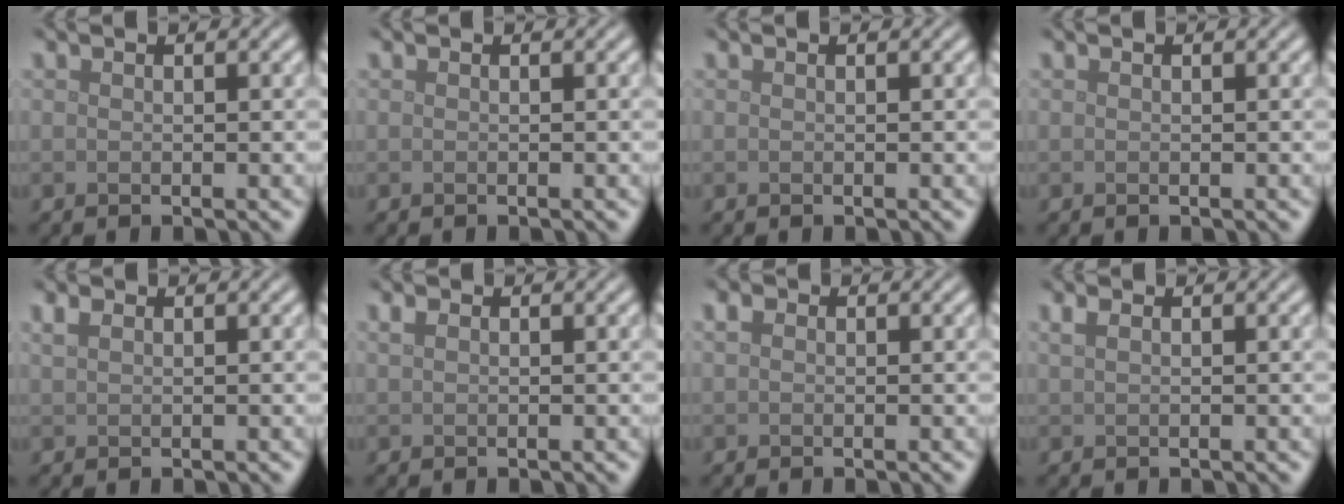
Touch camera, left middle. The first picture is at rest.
{"total": 0.0}
{"total": 0.0}
{"total": 0.0}
{"total": 1.1, "force": [0.7, 0.6, 0.7], "torque": [-0.016, 0.004, 0.015]}
{"total": 0.7, "force": [0.4, 0.4, 0.4], "torque": [-0.009, 0.003, 0.006]}
{"total": 1.0, "force": [0.2, 0.9, 0.5], "torque": [-0.005, 0.003, -0.003]}
{"total": 1.0, "force": [0.6, 0.4, 0.7], "torque": [-0.015, 0.006, 0.011]}